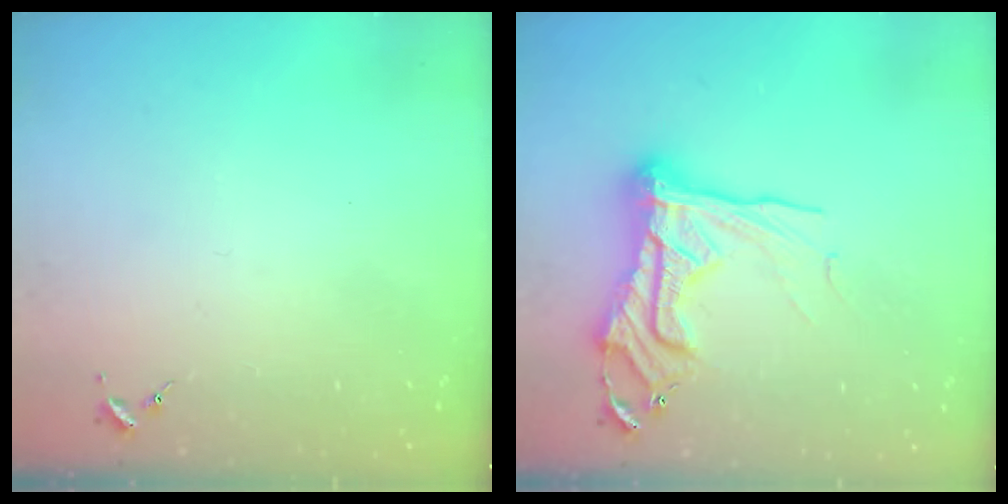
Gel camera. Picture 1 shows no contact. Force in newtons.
{"total": 17.8, "press": 17.7, "slide": 1.2}